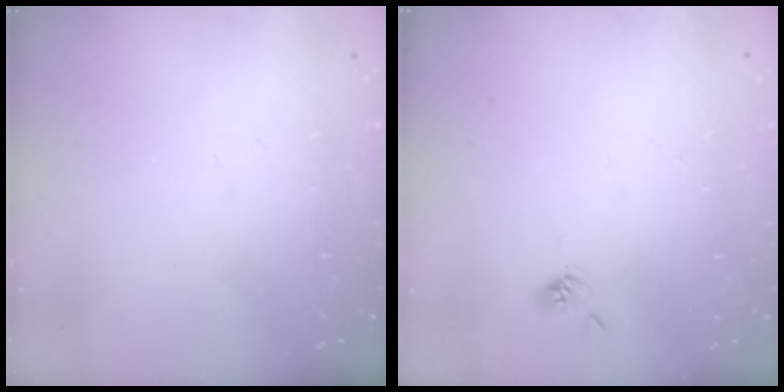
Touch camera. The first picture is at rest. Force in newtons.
{"total": 2.4, "press": 2.4, "slide": 0.2}